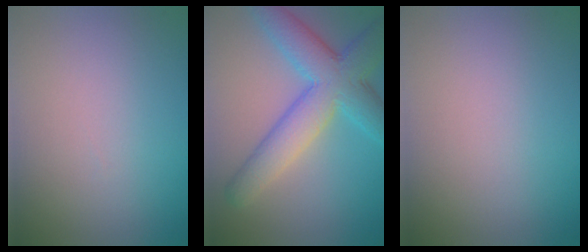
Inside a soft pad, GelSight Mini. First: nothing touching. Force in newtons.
{"total": 7.4, "press": 7.4, "slide": 0.4}
{"total": 0.0}